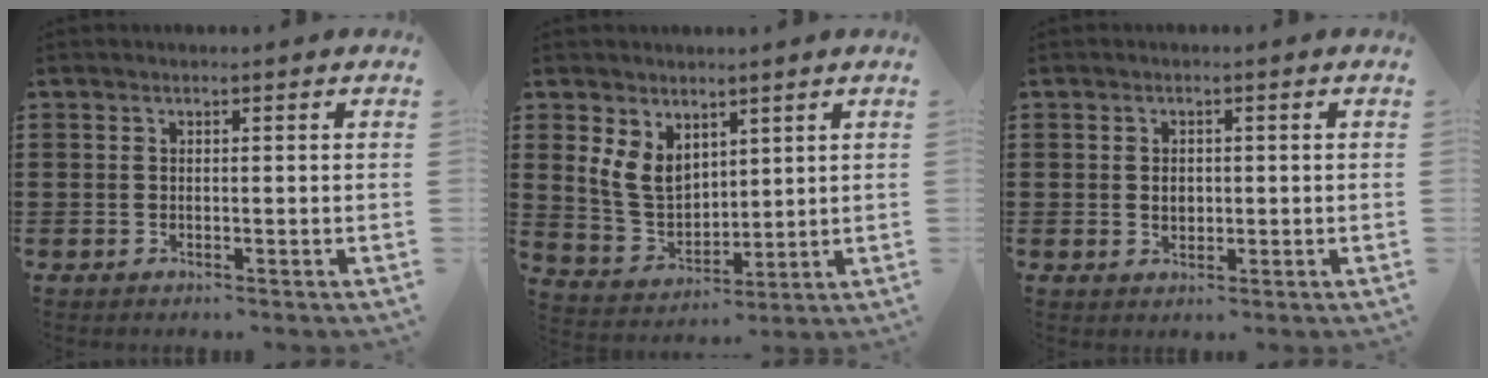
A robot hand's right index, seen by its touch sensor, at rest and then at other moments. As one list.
[{"total": 6.7, "force": [3.1, 4.8, 3.5], "torque": [-0.101, 0.003, 0.057]}, {"total": 1.8, "force": [0.1, 1.3, 1.2], "torque": [-0.026, 0.008, 0.000]}]